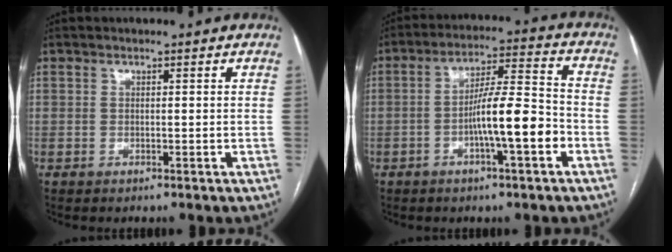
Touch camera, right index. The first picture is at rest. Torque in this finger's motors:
{"motor_torque": [1.79, -0.35, 0.88, 0.20]}